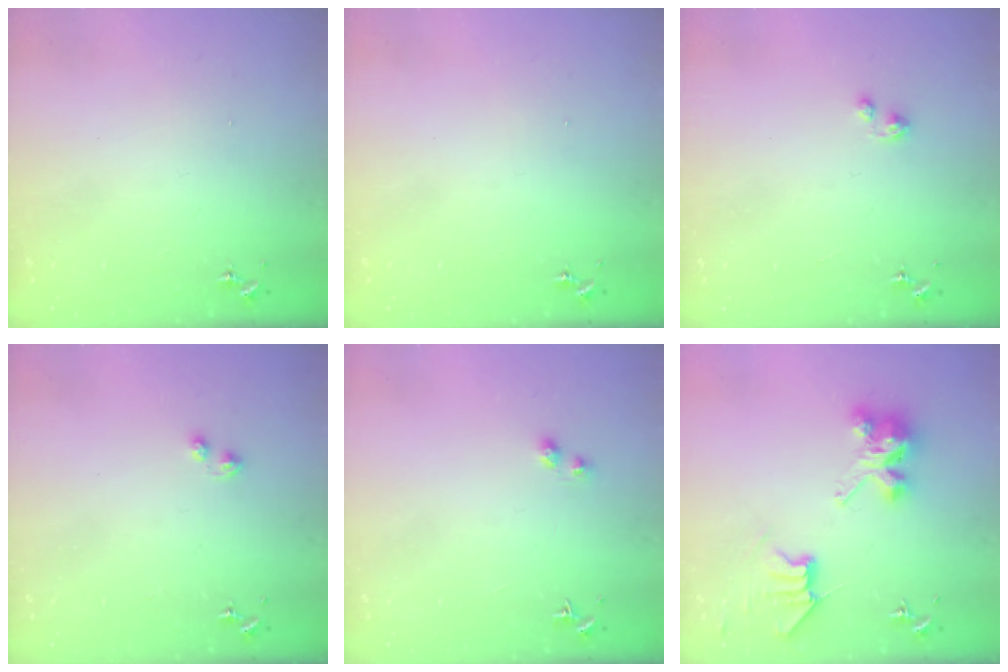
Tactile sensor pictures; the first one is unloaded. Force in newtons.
{"total": 0.0}
{"total": 2.6, "press": 2.6, "slide": 0.2}
{"total": 2.3, "press": 2.2, "slide": 0.5}
{"total": 2.9, "press": 2.9, "slide": 0.5}
{"total": 8.4, "press": 8.3, "slide": 0.2}